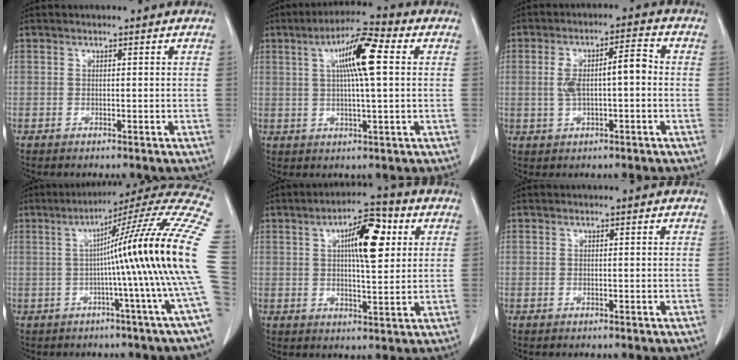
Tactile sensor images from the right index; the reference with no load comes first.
{"total": 9.2, "force": [2.1, 0.9, 8.9], "torque": [-0.159, 0.014, 0.032]}
{"total": 7.0, "force": [-0.1, 2.0, 6.7], "torque": [-0.131, 0.026, 0.001]}
{"total": 20.9, "force": [-0.4, -2.9, 20.7], "torque": [-0.204, 0.027, -0.019]}
{"total": 9.6, "force": [2.9, 2.6, 8.7], "torque": [-0.139, 0.015, 0.047]}
{"total": 0.0}